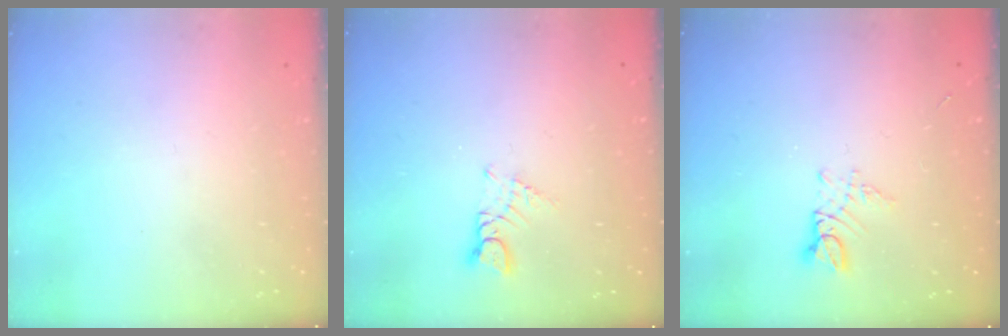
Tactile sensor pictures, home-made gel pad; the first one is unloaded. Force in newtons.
{"total": 2.9, "press": 2.9, "slide": 0.3}
{"total": 2.7, "press": 2.7, "slide": 0.3}